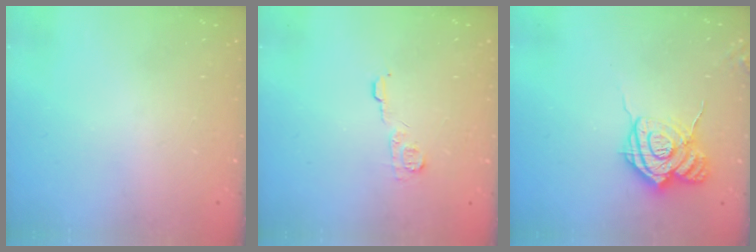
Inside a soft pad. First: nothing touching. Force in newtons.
{"total": 7.0, "press": 7.0, "slide": 0.6}
{"total": 13.5, "press": 13.4, "slide": 1.4}